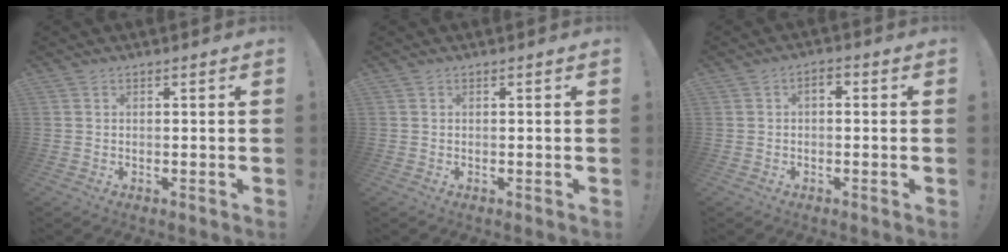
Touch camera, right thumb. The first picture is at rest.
{"total": 0.0}
{"total": 2.1, "force": [-0.7, 1.2, 1.6], "torque": [-0.022, 0.006, -0.016]}